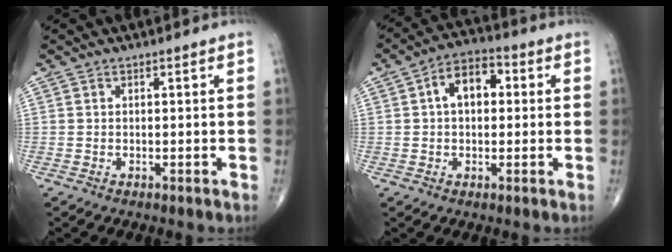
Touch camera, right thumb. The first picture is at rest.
{"total": 8.2, "force": [1.3, 5.2, 6.2], "torque": [-0.088, 0.023, 0.013]}